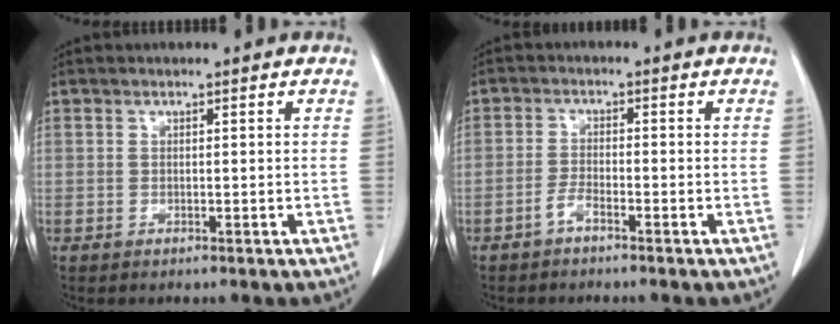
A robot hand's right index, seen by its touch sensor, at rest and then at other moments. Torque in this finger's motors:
{"motor_torque": [0.10, -0.20, 0.21, 0.03]}